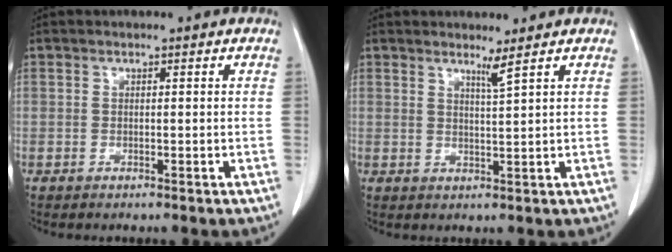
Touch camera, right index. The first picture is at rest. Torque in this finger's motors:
{"motor_torque": [0.08, 0.05, 0.00, 0.01]}